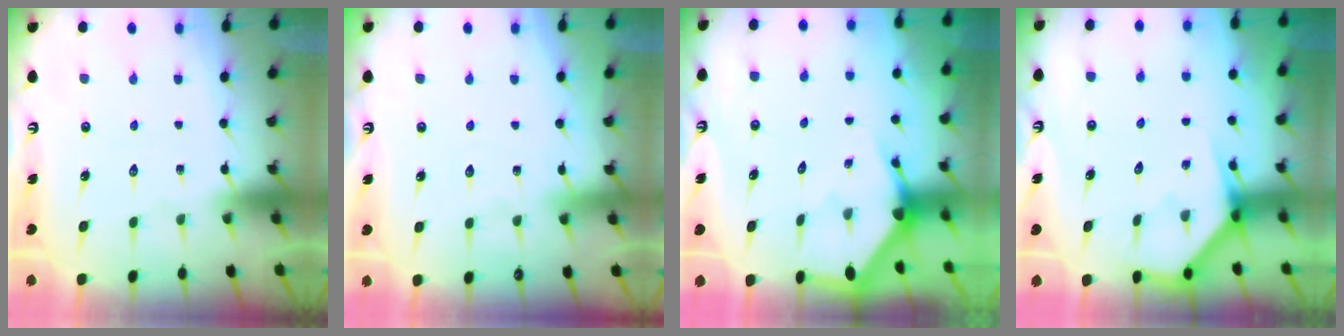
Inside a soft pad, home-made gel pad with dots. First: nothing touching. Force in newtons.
{"total": 4.6, "press": 4.5, "slide": 0.7}
{"total": 2.9, "press": 2.9, "slide": 0.2}
{"total": 3.9, "press": 3.9, "slide": 0.2}